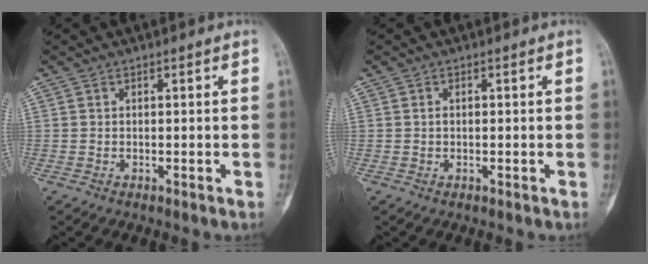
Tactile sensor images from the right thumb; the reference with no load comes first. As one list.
[{"total": 0.7, "force": [0.0, 0.4, 0.6], "torque": [-0.010, 0.003, 0.001]}]